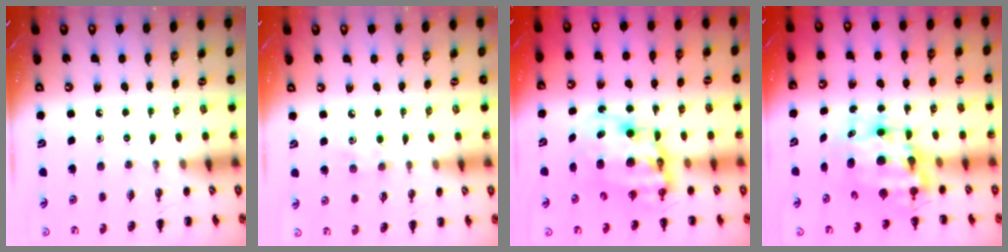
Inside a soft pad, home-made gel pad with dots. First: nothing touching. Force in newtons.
{"total": 4.0, "press": 3.9, "slide": 1.1}
{"total": 11.0, "press": 10.5, "slide": 3.1}
{"total": 9.0, "press": 8.6, "slide": 2.6}